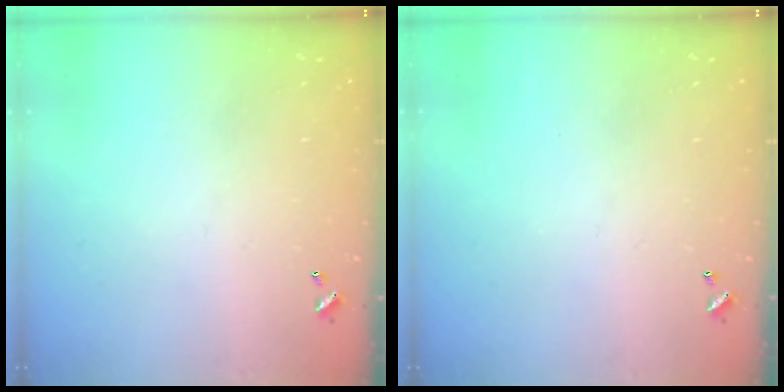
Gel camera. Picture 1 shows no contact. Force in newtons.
{"total": 0.0}